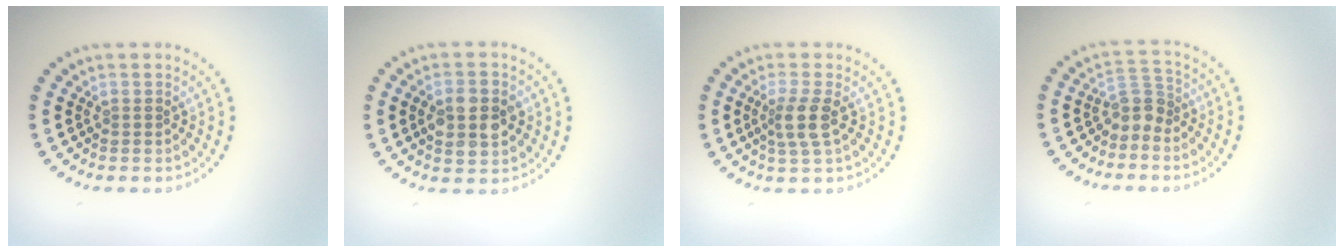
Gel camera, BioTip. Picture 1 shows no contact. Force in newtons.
{"total": 4.5, "press": 4.5, "slide": 0.1}
{"total": 2.5, "press": 2.1, "slide": 1.4}
{"total": 2.3, "press": 1.7, "slide": 1.5}